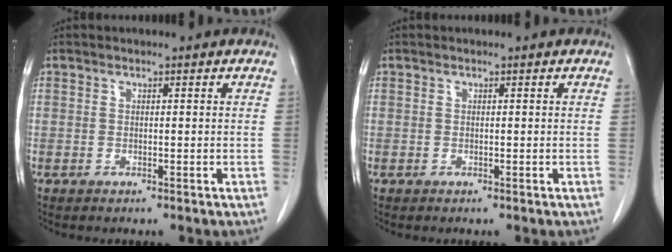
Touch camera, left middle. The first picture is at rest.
{"total": 0.0}